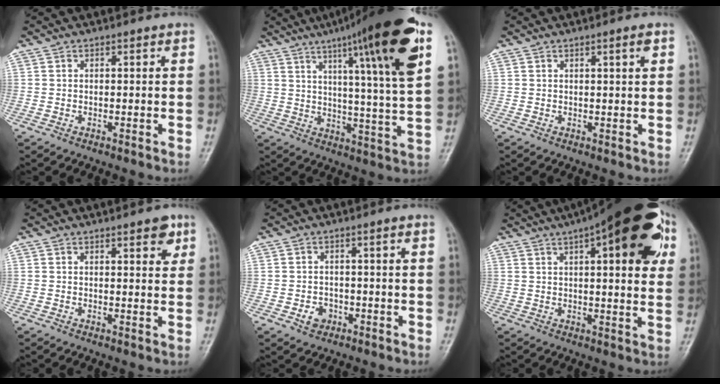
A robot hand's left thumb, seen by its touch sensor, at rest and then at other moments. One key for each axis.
{"total": 22.0, "fx": 10.9, "fy": 2.0, "fz": 19.0, "tx": -0.269, "ty": -0.026, "tz": 0.156}
{"total": 1.7, "fx": 0.8, "fy": 0.0, "fz": 1.5, "tx": -0.024, "ty": -0.003, "tz": 0.013}
{"total": 3.4, "fx": 1.9, "fy": 1.3, "fz": 2.5, "tx": -0.019, "ty": -0.007, "tz": 0.020}
{"total": 3.0, "fx": -1.3, "fy": 2.4, "fz": 1.2, "tx": -0.010, "ty": 0.011, "tz": -0.017}
{"total": 22.0, "fx": 9.2, "fy": 7.0, "fz": 18.7, "tx": -0.244, "ty": 0.007, "tz": 0.121}